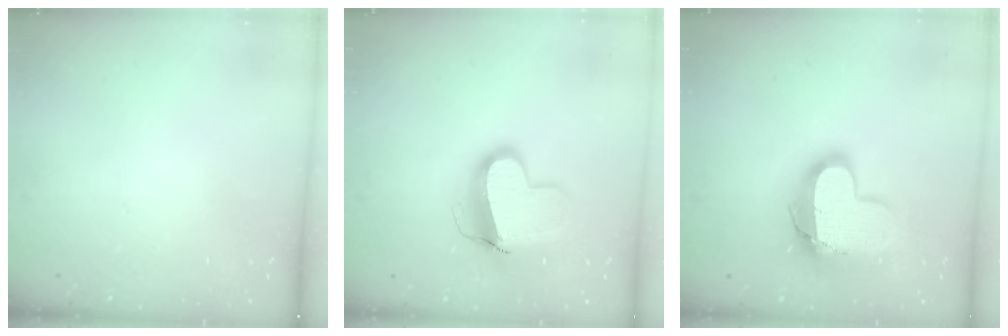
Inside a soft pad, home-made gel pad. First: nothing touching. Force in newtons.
{"total": 13.1, "press": 13.0, "slide": 1.3}
{"total": 15.4, "press": 15.4, "slide": 1.1}